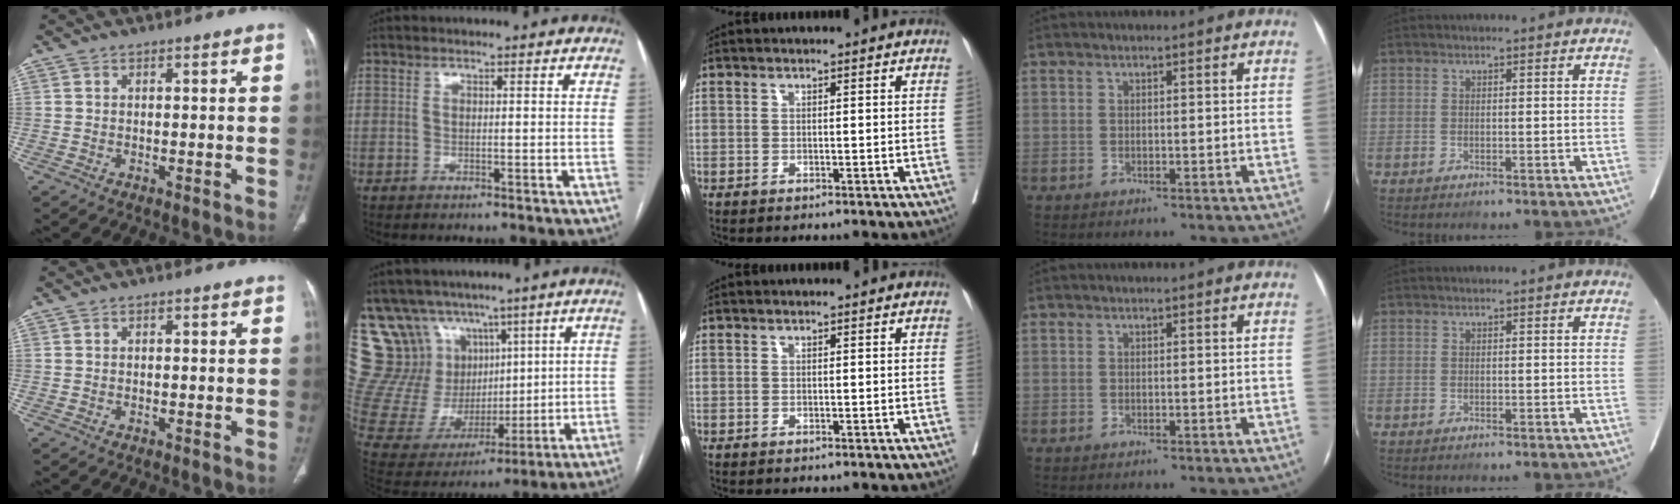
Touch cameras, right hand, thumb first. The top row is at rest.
{"index": {"total": 17.9, "force": [11.0, 12.6, 6.1], "torque": [-0.133, 0.055, 0.230]}}